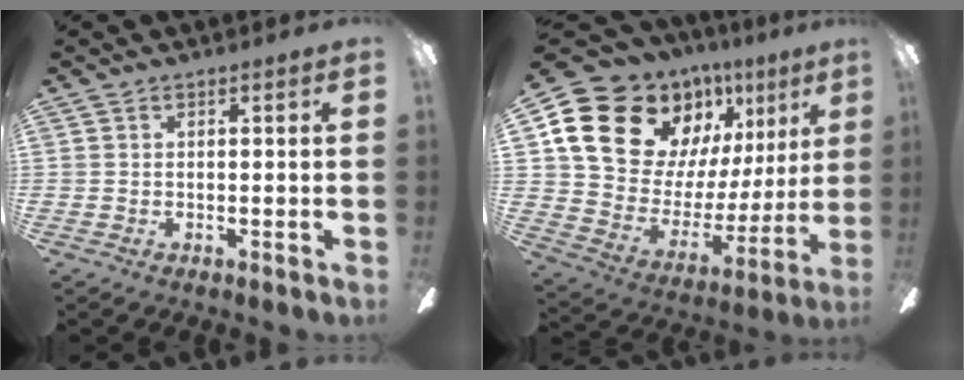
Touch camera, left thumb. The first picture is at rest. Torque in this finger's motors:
{"motor_torque": [2.26, 2.30, 1.39, -1.38, 0.11]}